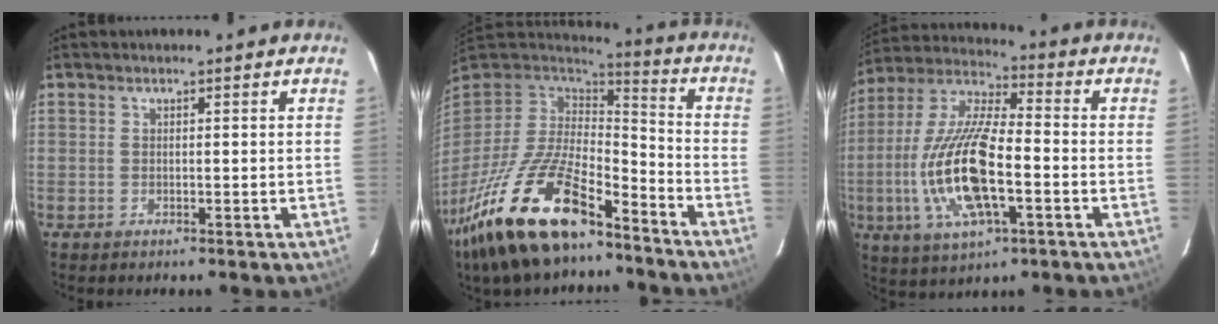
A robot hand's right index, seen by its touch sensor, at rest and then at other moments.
{"total": 24.6, "force": [-16.5, 9.2, 15.8], "torque": [-0.322, -0.040, -0.287]}
{"total": 18.6, "force": [-4.2, 6.2, 17.0], "torque": [-0.350, -0.008, -0.083]}